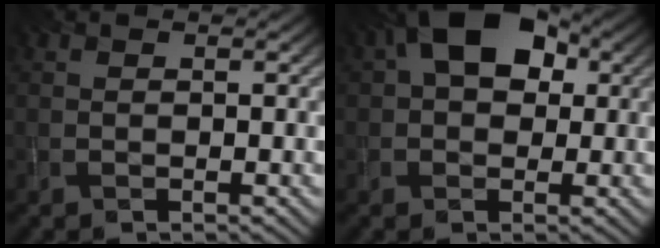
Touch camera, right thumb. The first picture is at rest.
{"total": 9.3, "force": [2.7, 6.1, 6.4], "torque": [-0.118, 0.025, 0.030]}